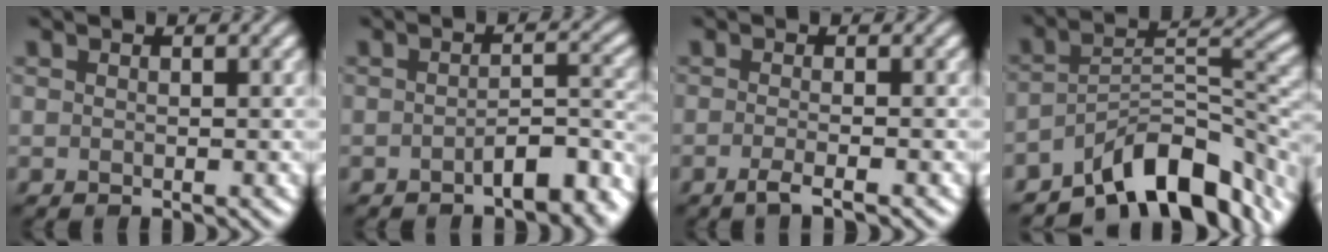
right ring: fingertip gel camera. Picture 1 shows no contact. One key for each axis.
{"total": 4.2, "fx": -2.5, "fy": 1.4, "fz": 3.1, "tx": -0.044, "ty": 0.008, "tz": -0.039}
{"total": 2.2, "fx": -1.2, "fy": 0.5, "fz": 1.7, "tx": -0.018, "ty": -0.004, "tz": -0.032}
{"total": 10.5, "fx": -7.2, "fy": 3.9, "fz": 6.6, "tx": -0.087, "ty": 0.000, "tz": -0.131}